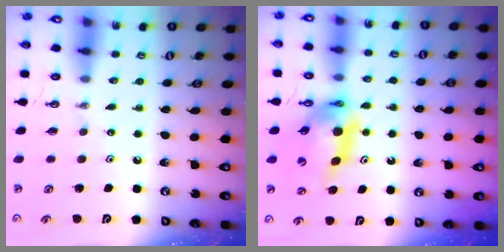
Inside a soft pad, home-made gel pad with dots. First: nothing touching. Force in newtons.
{"total": 12.0, "press": 11.9, "slide": 1.2}